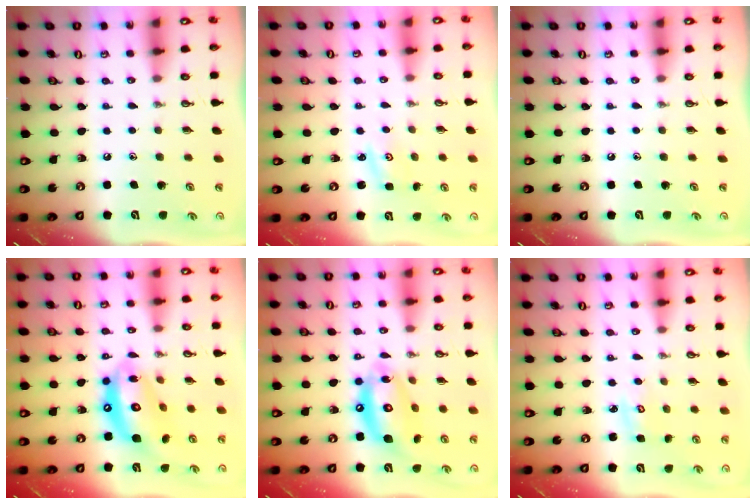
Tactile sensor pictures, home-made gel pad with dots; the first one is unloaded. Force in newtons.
{"total": 2.0, "press": 2.0, "slide": 0.3}
{"total": 0.0}
{"total": 15.4, "press": 15.3, "slide": 1.4}
{"total": 15.5, "press": 15.4, "slide": 2.0}
{"total": 2.8, "press": 2.8, "slide": 0.1}